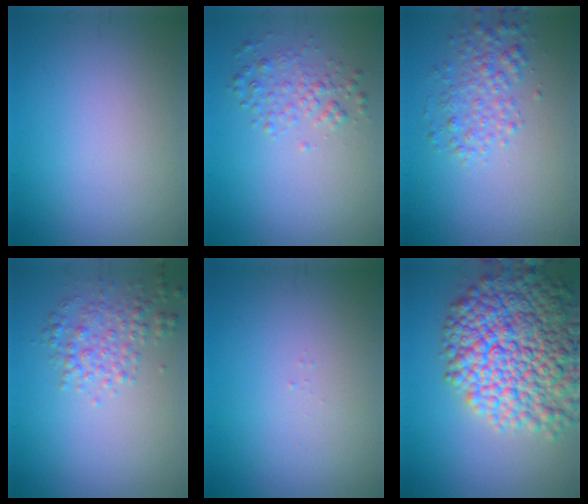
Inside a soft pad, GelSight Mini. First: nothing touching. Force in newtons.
{"total": 2.0, "press": 2.0, "slide": 0.1}
{"total": 2.8, "press": 2.8, "slide": 0.1}
{"total": 2.7, "press": 2.7, "slide": 0.1}
{"total": 0.0}
{"total": 12.8, "press": 12.8, "slide": 0.6}